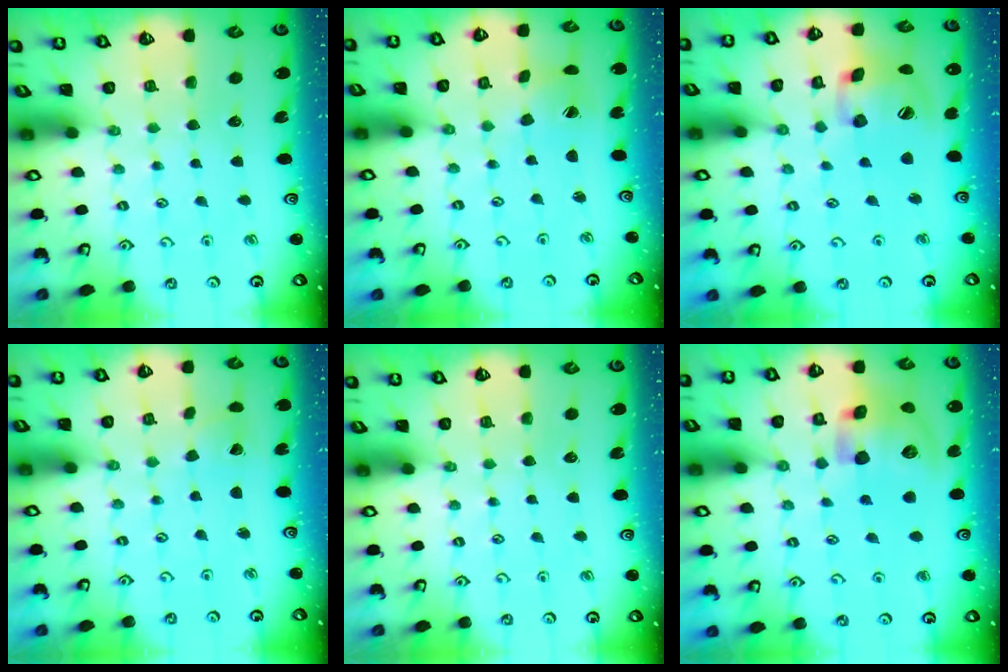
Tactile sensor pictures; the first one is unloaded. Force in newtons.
{"total": 2.2, "press": 2.2, "slide": 0.3}
{"total": 15.8, "press": 15.6, "slide": 2.4}
{"total": 2.8, "press": 2.8, "slide": 0.1}
{"total": 0.0}
{"total": 16.2, "press": 16.1, "slide": 2.3}